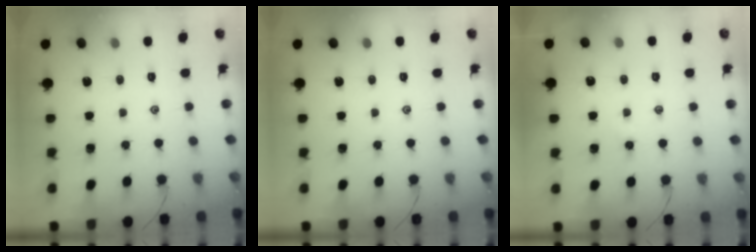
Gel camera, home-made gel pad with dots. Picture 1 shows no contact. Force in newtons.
{"total": 0.0}
{"total": 2.2, "press": 2.2, "slide": 0.5}